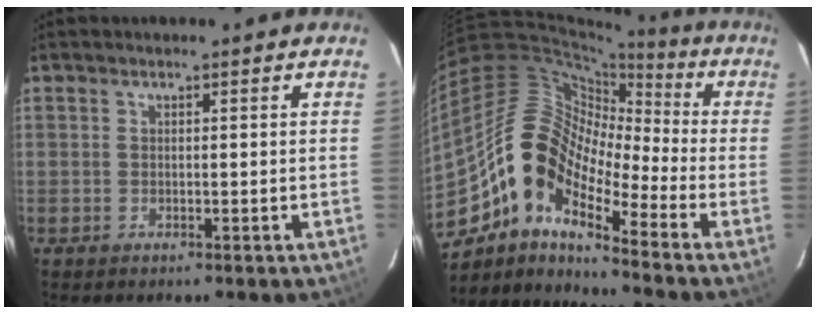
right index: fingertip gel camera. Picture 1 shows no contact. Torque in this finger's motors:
{"motor_torque": [1.10, -1.04, 0.65, 0.08]}